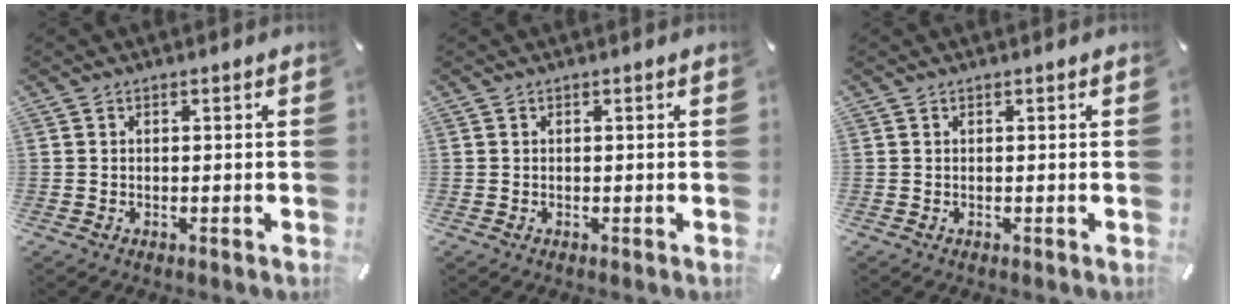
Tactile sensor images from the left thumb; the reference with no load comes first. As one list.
[{"total": 0.0}, {"total": 0.0}]